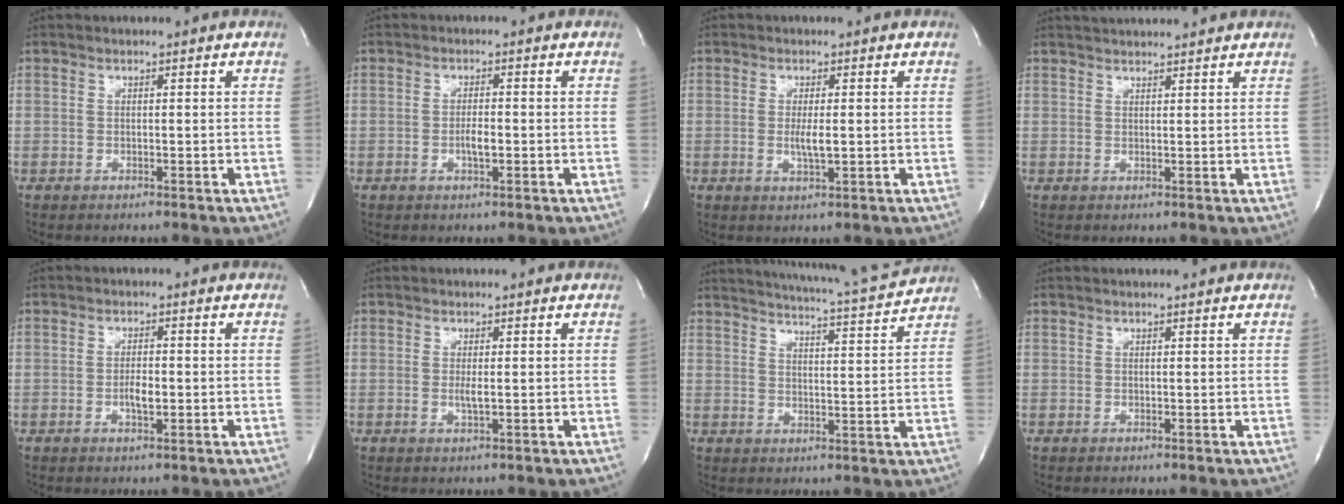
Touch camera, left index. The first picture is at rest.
{"total": 2.2, "force": [-0.6, 0.5, 2.1], "torque": [-0.040, 0.001, -0.010]}
{"total": 2.6, "force": [-0.1, 0.3, 2.6], "torque": [-0.053, -0.005, 0.000]}
{"total": 6.4, "force": [6.2, 0.2, 1.8], "torque": [-0.032, 0.030, 0.083]}
{"total": 2.5, "force": [-0.6, 0.8, 2.3], "torque": [-0.045, 0.002, -0.008]}
{"total": 1.4, "force": [0.1, 0.1, 1.4], "torque": [-0.033, -0.003, 0.002]}
{"total": 12.8, "force": [12.2, -1.0, 3.6], "torque": [-0.066, -0.027, 0.164]}
{"total": 1.5, "force": [1.4, -0.2, 0.4], "torque": [-0.009, 0.004, 0.018]}